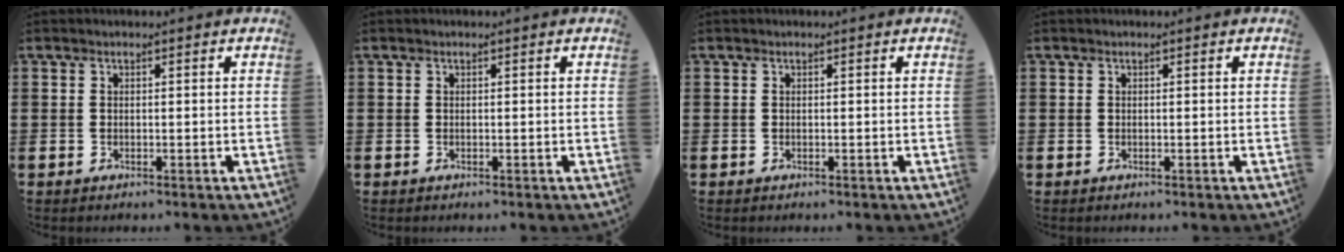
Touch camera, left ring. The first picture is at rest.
{"total": 0.0}
{"total": 0.0}
{"total": 0.0}